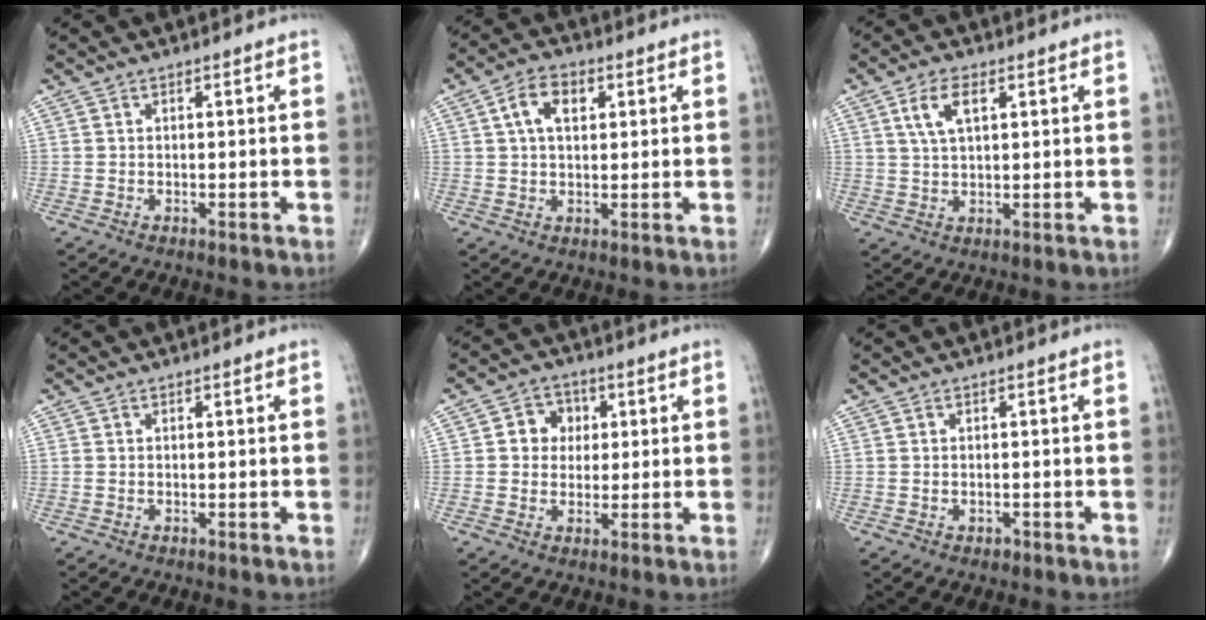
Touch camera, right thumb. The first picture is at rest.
{"total": 6.7, "force": [2.1, 4.0, 4.9], "torque": [-0.075, 0.007, 0.033]}
{"total": 5.9, "force": [2.3, 2.8, 4.7], "torque": [-0.087, -0.003, 0.047]}
{"total": 0.0}
{"total": 6.1, "force": [1.1, 5.3, 2.7], "torque": [-0.005, 0.005, 0.011]}
{"total": 1.0, "force": [-0.5, 0.8, 0.5], "torque": [-0.006, 0.006, -0.004]}